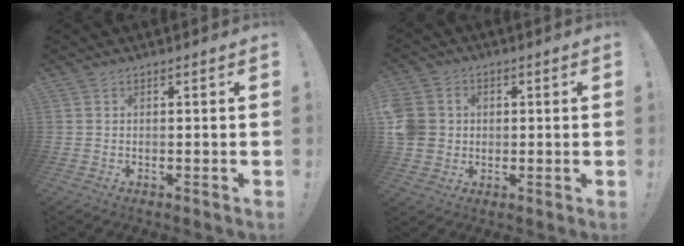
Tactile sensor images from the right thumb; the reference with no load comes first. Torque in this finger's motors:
{"motor_torque": [1.36, 1.53, 0.36, -0.03, 0.13]}